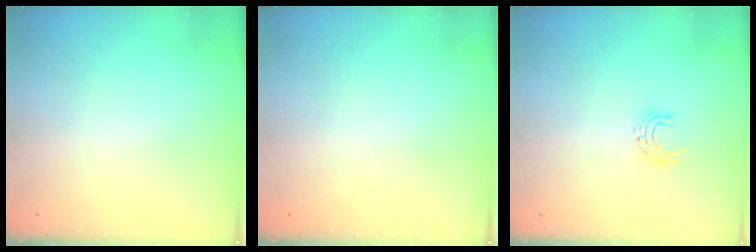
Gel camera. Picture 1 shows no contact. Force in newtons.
{"total": 0.0}
{"total": 5.9, "press": 5.9, "slide": 0.5}